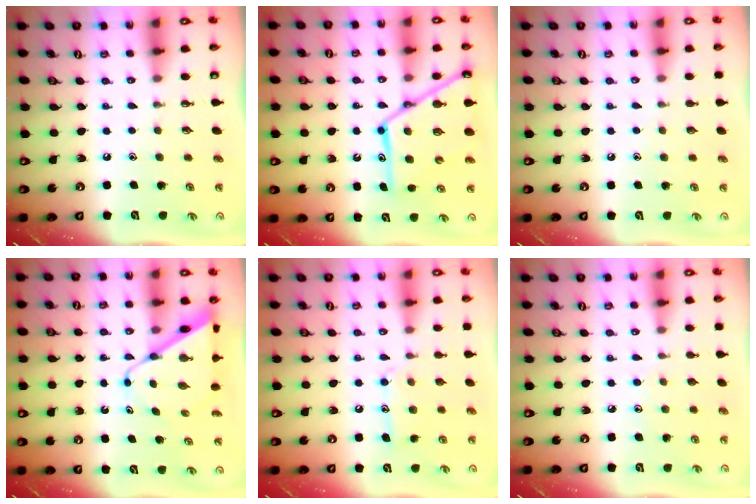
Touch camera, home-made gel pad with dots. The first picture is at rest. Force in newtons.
{"total": 18.0, "press": 17.9, "slide": 1.5}
{"total": 3.1, "press": 3.1, "slide": 0.4}
{"total": 8.4, "press": 8.4, "slide": 0.4}
{"total": 11.7, "press": 11.7, "slide": 0.7}
{"total": 5.8, "press": 5.8, "slide": 0.5}